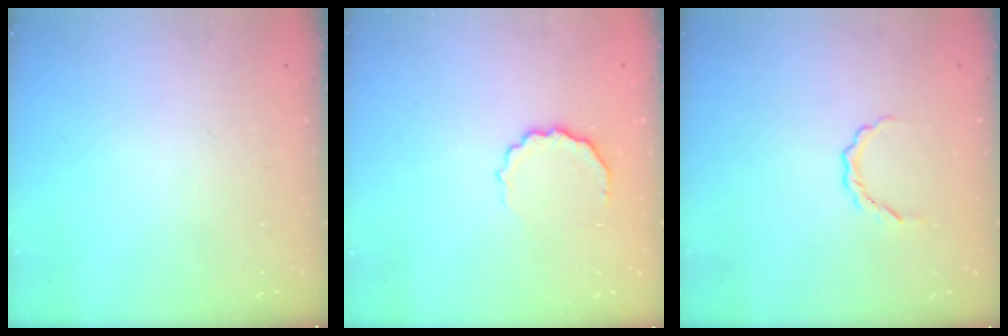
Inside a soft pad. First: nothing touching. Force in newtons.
{"total": 6.6, "press": 6.5, "slide": 1.3}
{"total": 2.8, "press": 2.7, "slide": 0.8}